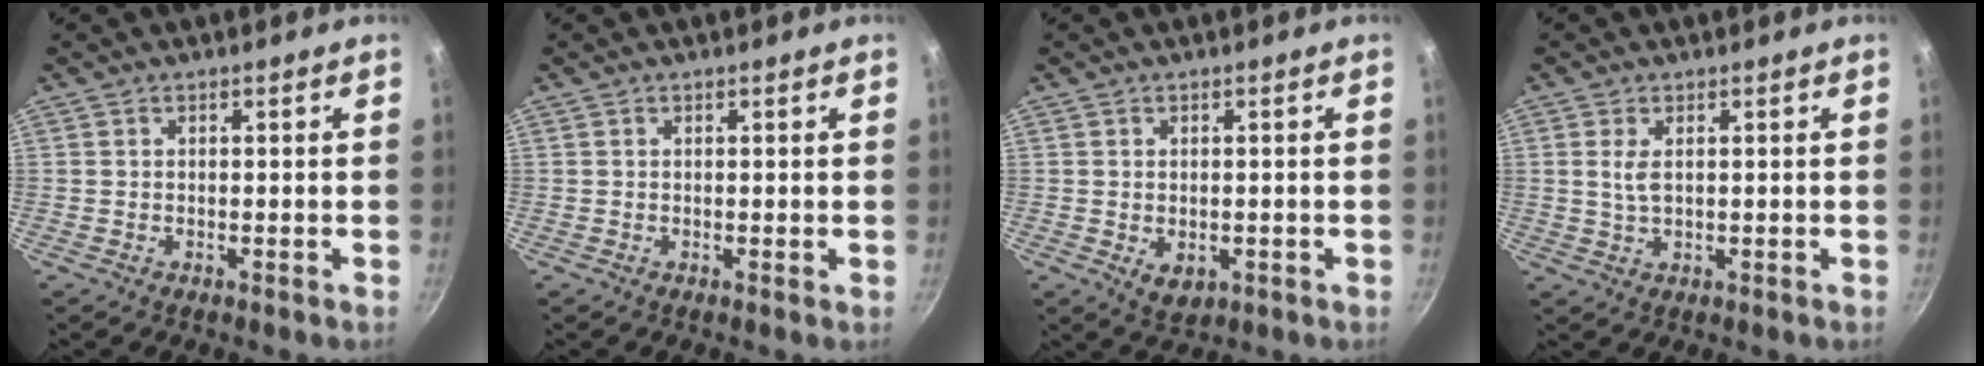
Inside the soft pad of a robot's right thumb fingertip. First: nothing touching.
{"total": 0.0}
{"total": 3.7, "force": [-0.6, 2.6, 2.6], "torque": [-0.038, -0.008, -0.003]}
{"total": 3.0, "force": [0.7, 1.5, 2.5], "torque": [-0.046, -0.004, 0.016]}